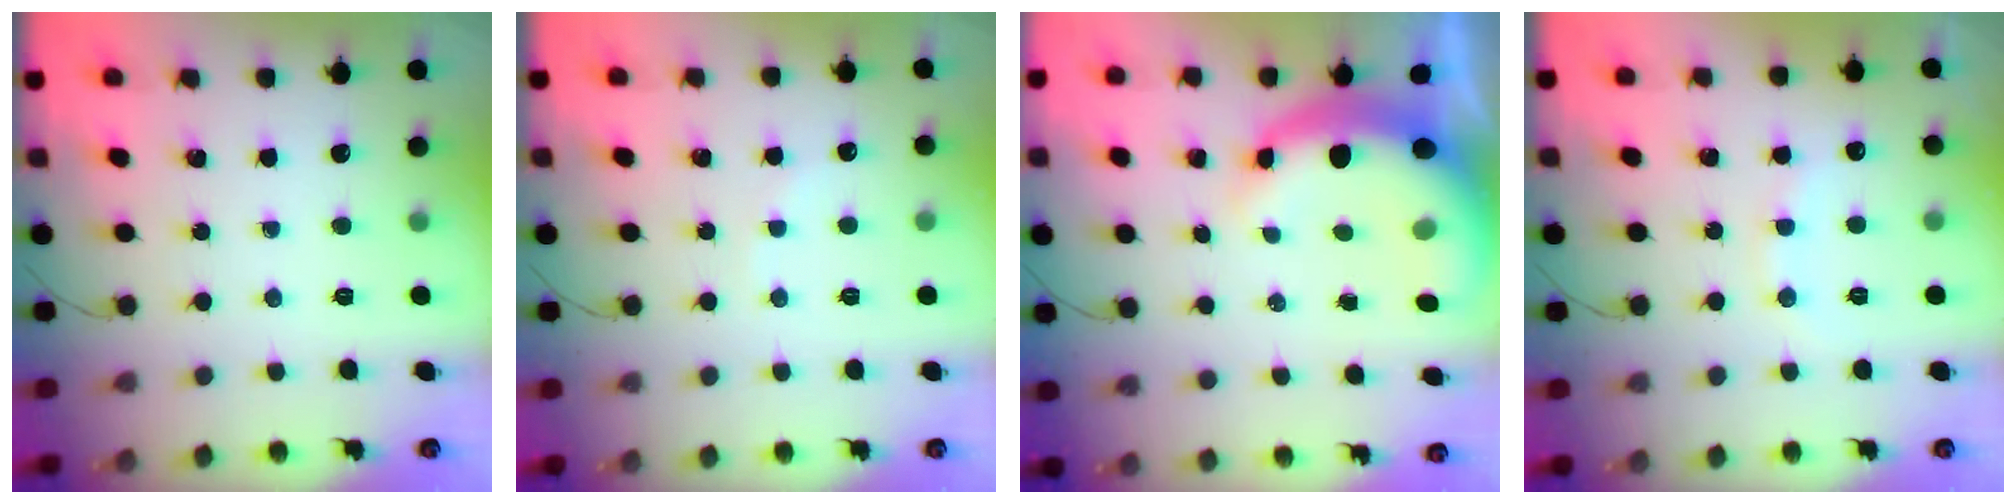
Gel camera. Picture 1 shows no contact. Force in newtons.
{"total": 2.7, "press": 2.6, "slide": 0.5}
{"total": 11.5, "press": 11.2, "slide": 2.6}
{"total": 7.8, "press": 7.6, "slide": 1.6}